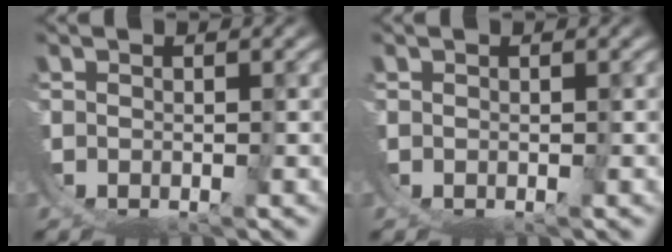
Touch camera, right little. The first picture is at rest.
{"total": 0.0}